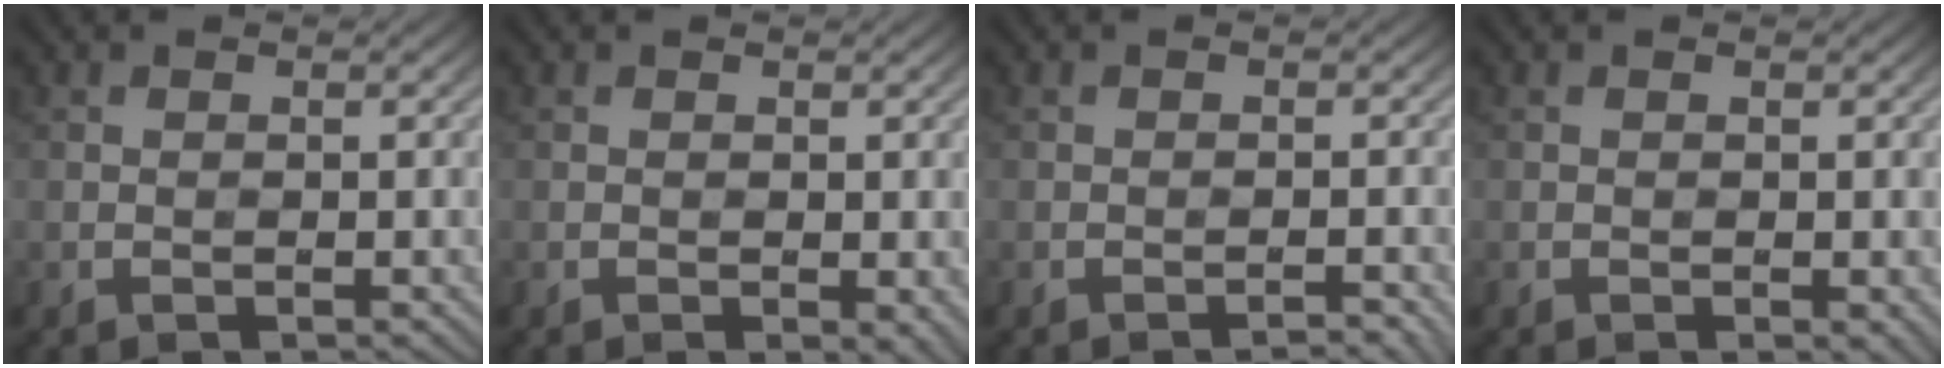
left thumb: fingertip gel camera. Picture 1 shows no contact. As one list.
[{"total": 1.5, "force": [-0.2, 0.6, 1.3], "torque": [-0.020, -0.007, -0.001]}, {"total": 1.3, "force": [-1.0, 0.1, 0.9], "torque": [-0.009, 0.007, -0.016]}, {"total": 0.9, "force": [-0.1, 0.2, 0.8], "torque": [-0.016, -0.005, -0.001]}]